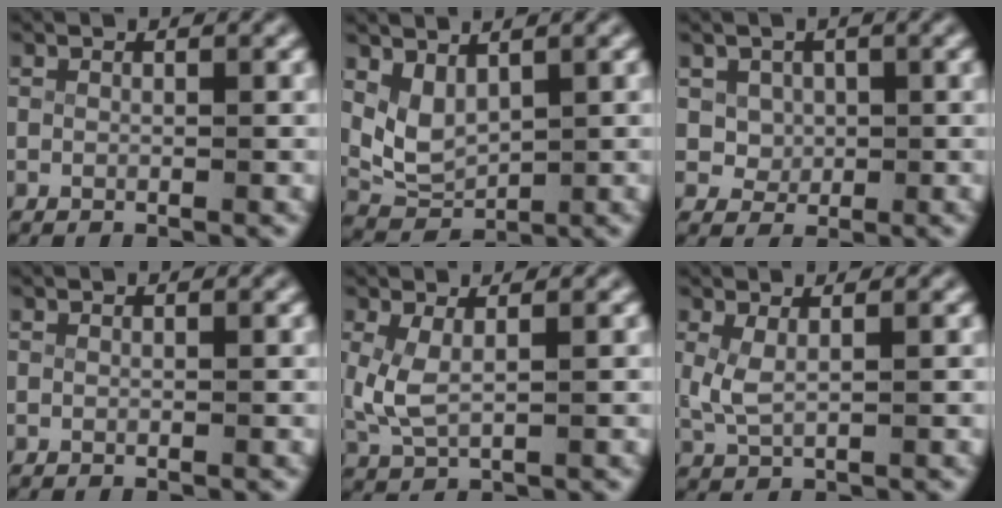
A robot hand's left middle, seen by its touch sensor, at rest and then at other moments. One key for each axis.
{"total": 5.6, "fx": 0.9, "fy": 4.7, "fz": 2.9, "tx": -0.082, "ty": -0.019, "tz": 0.023}
{"total": 2.0, "fx": 0.4, "fy": 1.8, "fz": 0.6, "tx": -0.016, "ty": -0.010, "tz": 0.018}
{"total": 0.0}
{"total": 3.0, "fx": 0.4, "fy": 1.7, "fz": 2.5, "tx": -0.073, "ty": -0.013, "tz": 0.020}
{"total": 2.2, "fx": 0.5, "fy": 1.1, "fz": 1.8, "tx": -0.055, "ty": -0.011, "tz": 0.021}